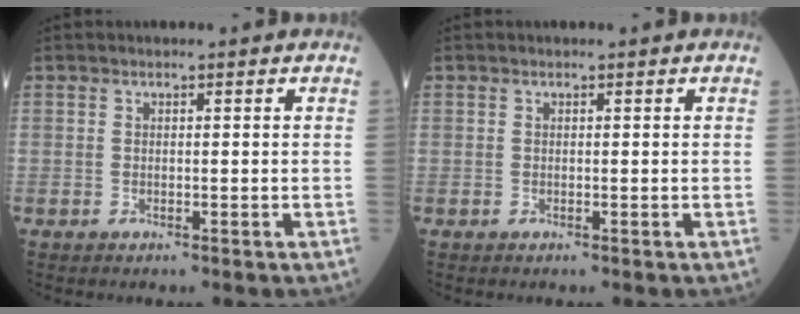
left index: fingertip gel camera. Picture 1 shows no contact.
{"total": 0.0}